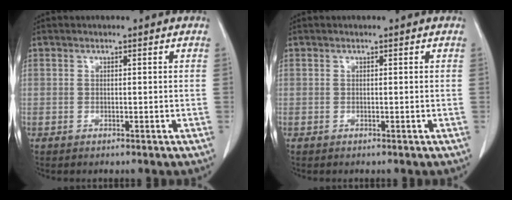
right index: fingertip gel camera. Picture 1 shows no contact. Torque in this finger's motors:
{"motor_torque": [0.00, 0.00, 0.03, 0.00]}